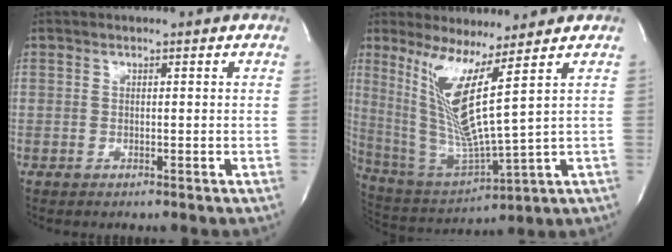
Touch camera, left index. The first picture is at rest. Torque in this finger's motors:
{"motor_torque": [0.32, -0.24, 0.30, 0.12]}